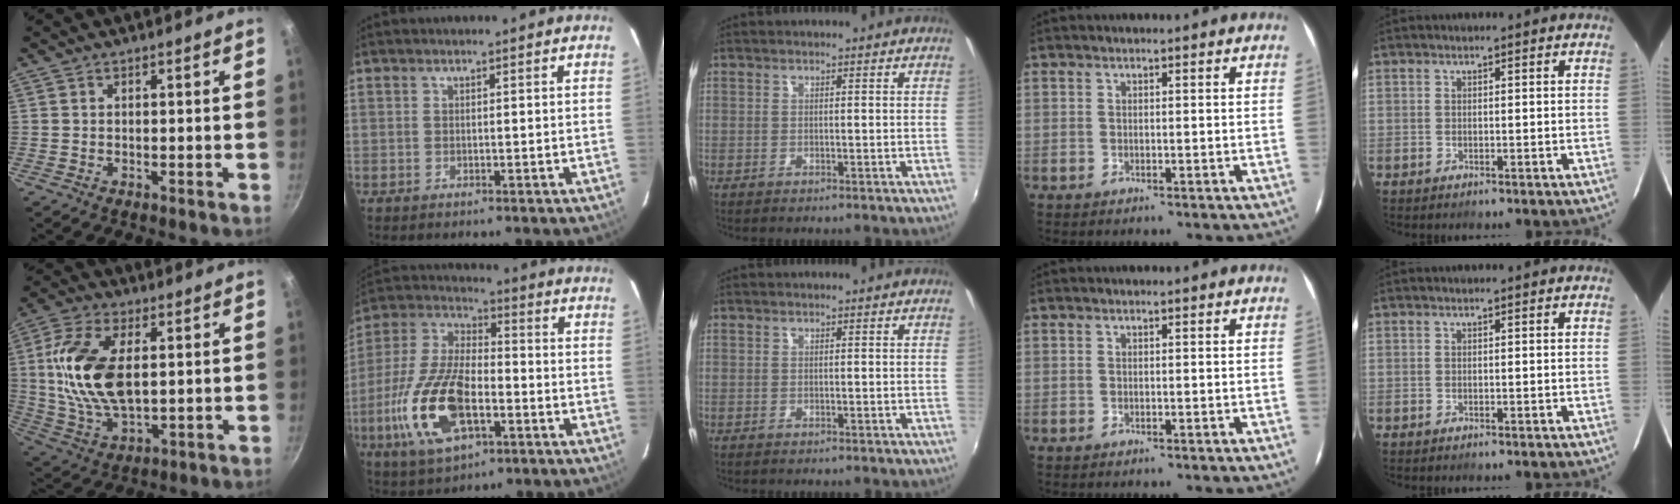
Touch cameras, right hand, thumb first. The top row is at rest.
{"thumb": {"total": 17.1, "force": [2.3, 9.2, 14.3], "torque": [-0.271, -0.001, 0.045]}, "index": {"total": 19.0, "force": [-6.4, 8.8, 15.6], "torque": [-0.343, -0.011, -0.116]}}